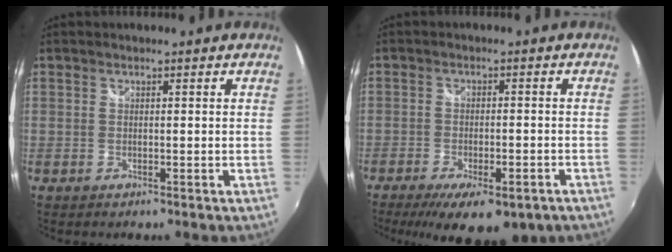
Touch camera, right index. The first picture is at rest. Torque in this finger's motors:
{"motor_torque": [1.55, -0.59, 0.72, 0.14]}